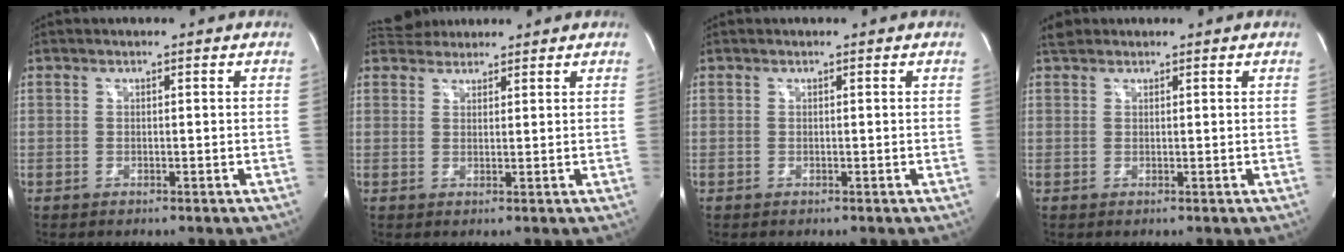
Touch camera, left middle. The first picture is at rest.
{"total": 4.0, "force": [3.7, 1.6, 0.4], "torque": [-0.008, 0.028, 0.063]}
{"total": 0.0}
{"total": 1.7, "force": [1.4, 0.9, 0.2], "torque": [-0.009, 0.018, 0.024]}